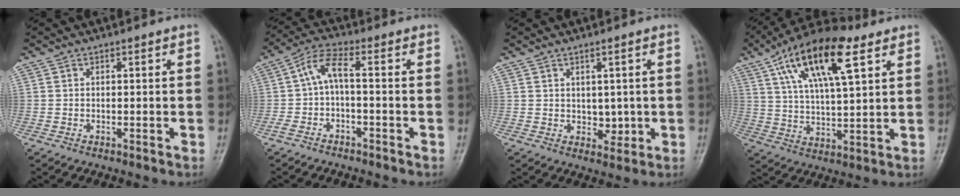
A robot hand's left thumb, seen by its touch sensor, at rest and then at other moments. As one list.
[{"total": 5.8, "force": [-0.8, 1.5, 5.5], "torque": [-0.123, 0.033, -0.020]}, {"total": 3.7, "force": [0.5, 2.3, 2.8], "torque": [-0.023, -0.009, 0.015]}, {"total": 17.9, "force": [8.7, 6.4, 14.3], "torque": [-0.236, -0.011, 0.151]}]